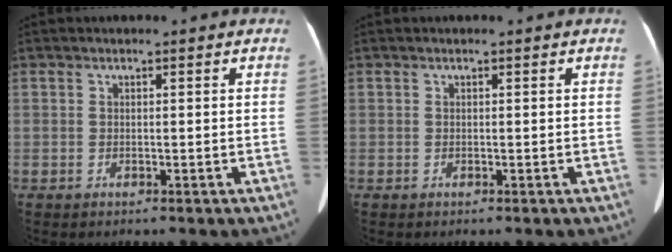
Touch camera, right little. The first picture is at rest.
{"total": 0.0}